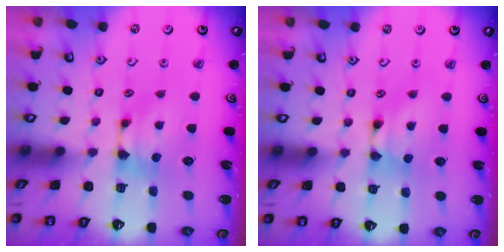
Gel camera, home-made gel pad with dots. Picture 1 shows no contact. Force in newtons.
{"total": 1.7, "press": 1.7, "slide": 0.1}